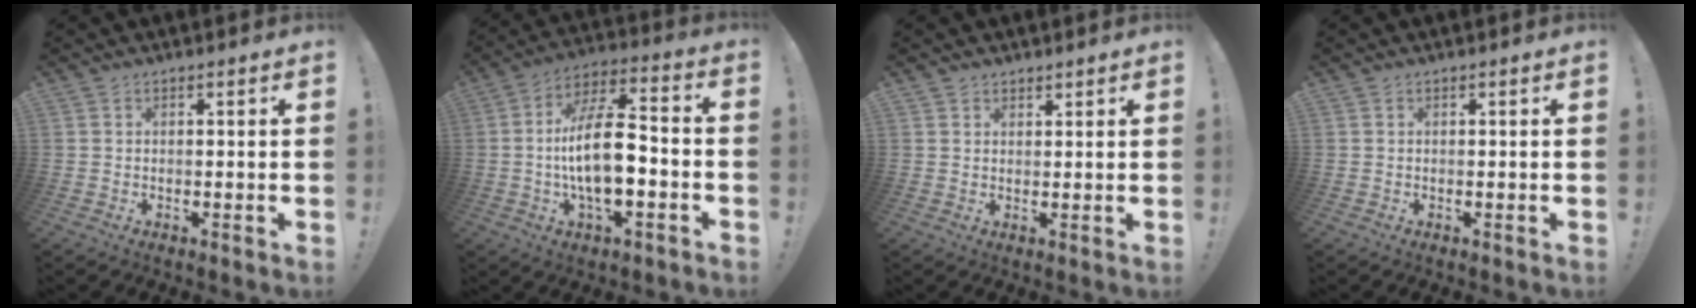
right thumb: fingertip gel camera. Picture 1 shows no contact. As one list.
[{"total": 16.2, "force": [-2.7, 6.7, 14.5], "torque": [-0.277, 0.007, -0.051]}, {"total": 2.0, "force": [1.7, 1.0, 0.0], "torque": [0.014, -0.012, 0.030]}, {"total": 0.0}]